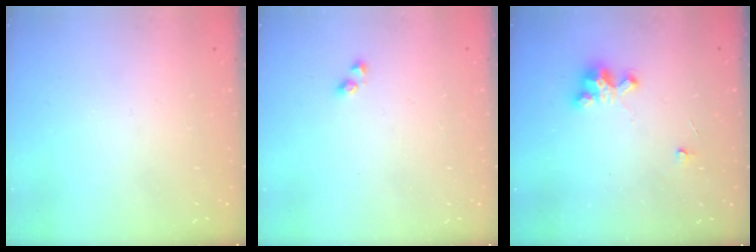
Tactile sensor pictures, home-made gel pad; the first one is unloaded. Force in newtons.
{"total": 2.6, "press": 2.6, "slide": 0.3}
{"total": 3.9, "press": 3.9, "slide": 0.1}